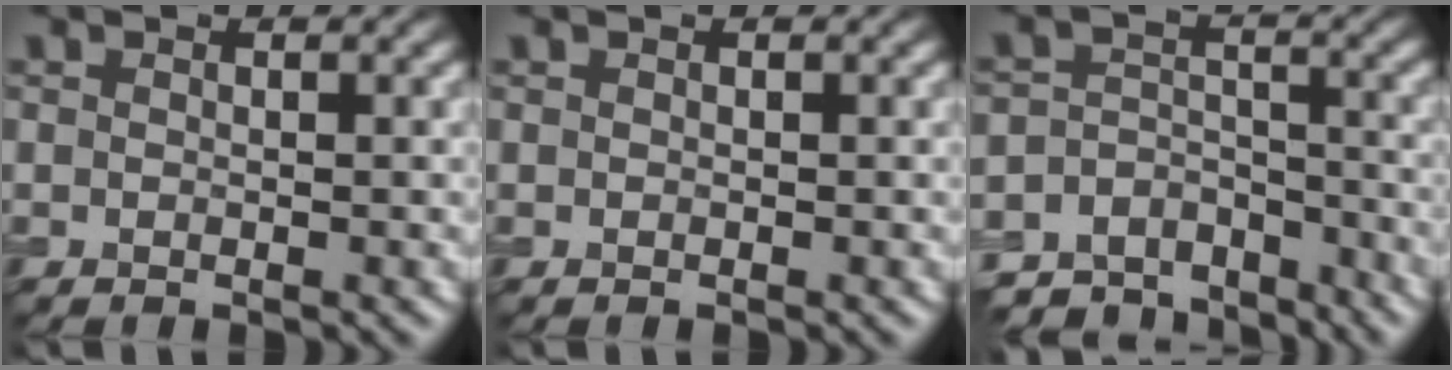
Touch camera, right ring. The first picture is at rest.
{"total": 0.0}
{"total": 7.3, "force": [-6.2, 3.6, 1.5], "torque": [-0.023, -0.007, -0.102]}